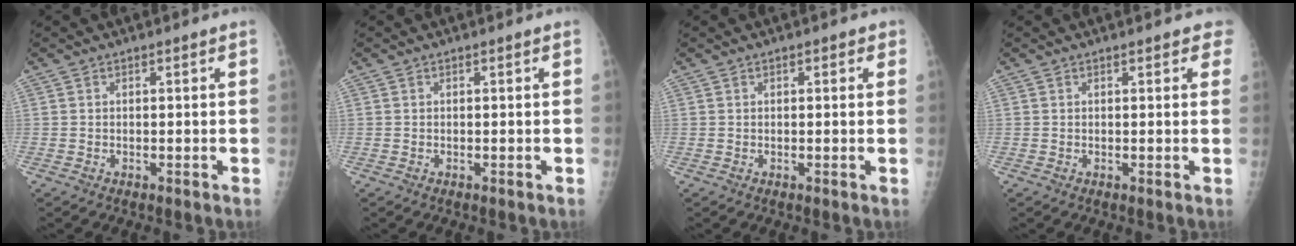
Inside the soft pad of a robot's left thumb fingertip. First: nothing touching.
{"total": 0.0}
{"total": 1.3, "force": [0.7, 0.8, 0.9], "torque": [-0.001, 0.001, 0.004]}
{"total": 2.6, "force": [1.8, 1.2, 1.4], "torque": [0.010, 0.003, 0.015]}